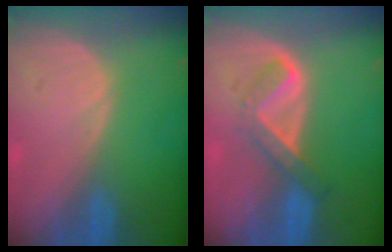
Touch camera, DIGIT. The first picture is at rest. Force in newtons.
{"total": 5.3, "press": 4.6, "slide": 2.7}